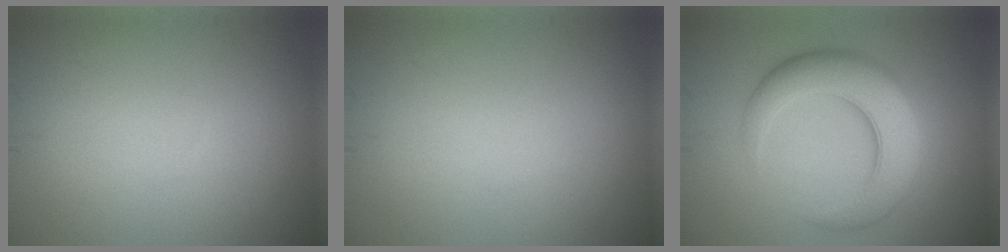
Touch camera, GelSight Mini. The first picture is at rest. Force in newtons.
{"total": 0.0}
{"total": 7.5, "press": 7.5, "slide": 0.1}